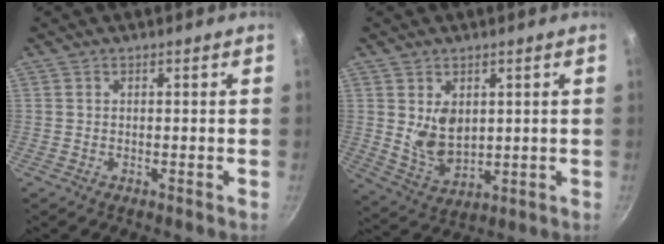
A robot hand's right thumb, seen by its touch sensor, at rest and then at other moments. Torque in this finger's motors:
{"motor_torque": [0.08, 0.12, 0.71, 0.15, 0.12]}